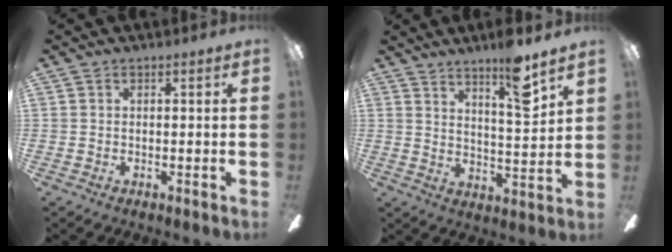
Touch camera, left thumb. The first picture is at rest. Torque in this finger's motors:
{"motor_torque": [1.12, 0.36, 1.14, -0.83, 0.08]}